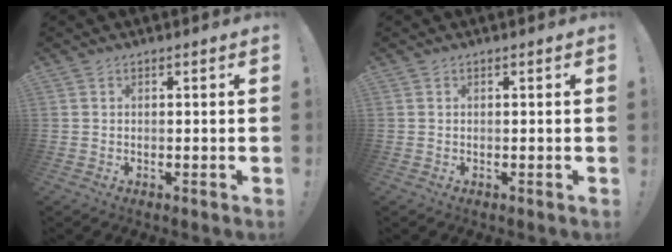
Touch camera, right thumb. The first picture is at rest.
{"total": 0.0}